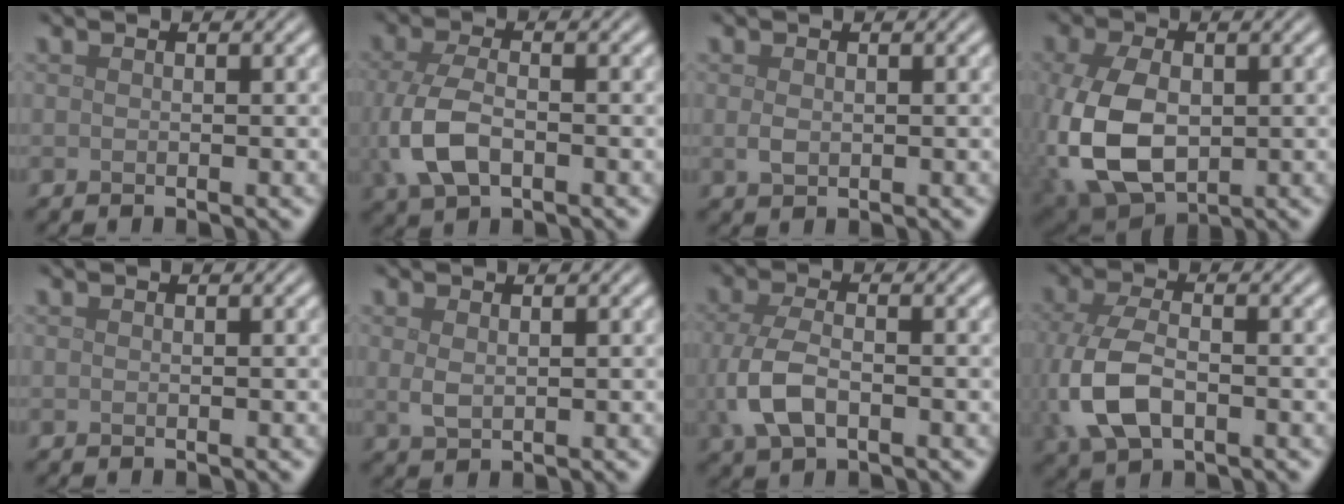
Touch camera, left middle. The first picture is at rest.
{"total": 5.2, "force": [-1.1, 3.0, 4.2], "torque": [-0.105, -0.010, -0.022]}
{"total": 1.1, "force": [0.1, 0.8, 0.8], "torque": [-0.021, -0.002, 0.003]}
{"total": 8.7, "force": [-1.2, 5.5, 6.6], "torque": [-0.165, -0.013, -0.016]}
{"total": 0.0}
{"total": 1.4, "force": [0.4, 0.8, 1.1], "torque": [-0.028, -0.002, 0.012]}
{"total": 4.4, "force": [-0.9, 2.4, 3.6], "torque": [-0.091, -0.007, -0.021]}
{"total": 6.7, "force": [-1.4, 3.9, 5.2], "torque": [-0.137, -0.008, -0.029]}